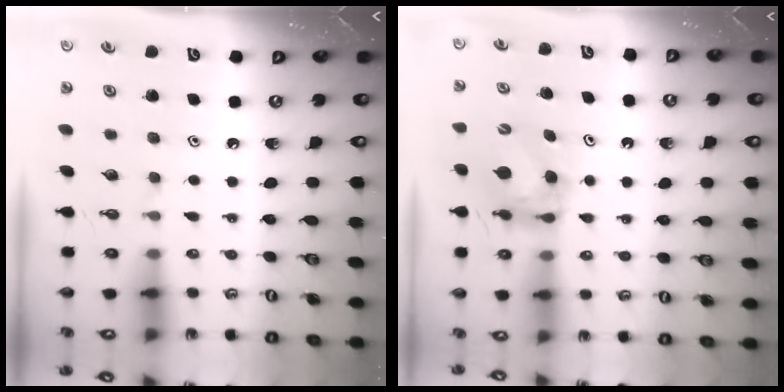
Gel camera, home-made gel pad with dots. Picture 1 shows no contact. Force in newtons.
{"total": 6.8, "press": 6.8, "slide": 0.3}